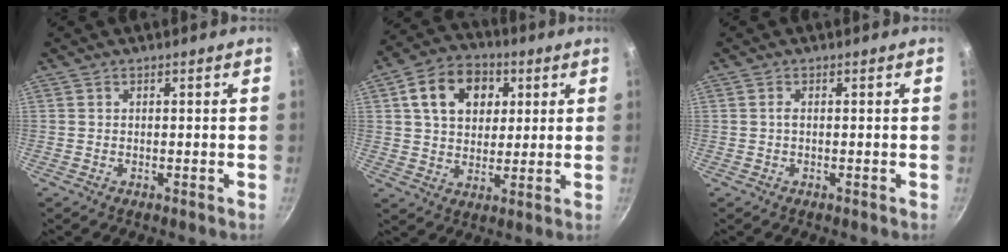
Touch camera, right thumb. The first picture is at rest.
{"total": 13.1, "force": [4.1, 9.7, 7.7], "torque": [-0.102, 0.005, 0.059]}
{"total": 0.7, "force": [-0.1, 0.3, 0.7], "torque": [-0.015, 0.002, -0.002]}